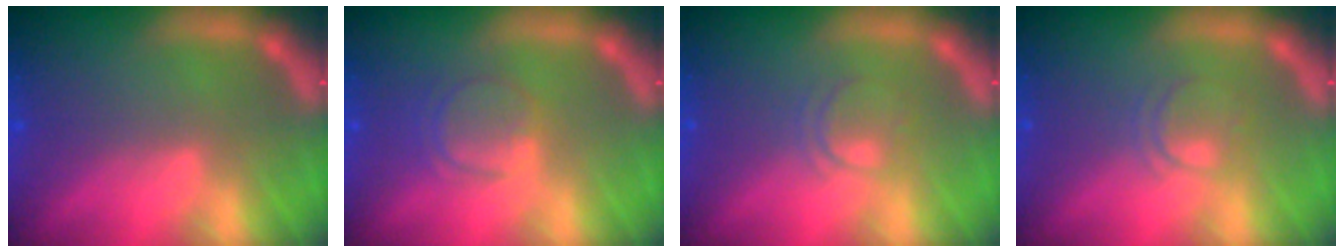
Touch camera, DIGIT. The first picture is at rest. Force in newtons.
{"total": 3.0}
{"total": 2.0}
{"total": 2.0}